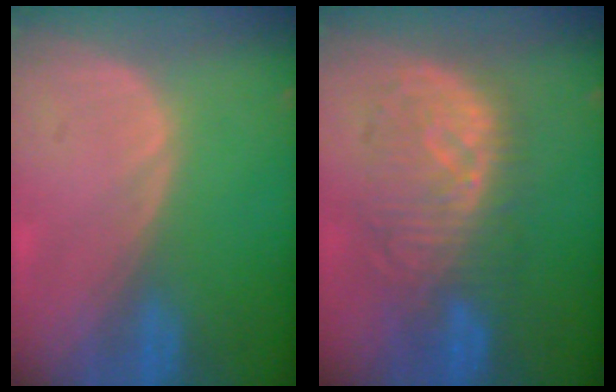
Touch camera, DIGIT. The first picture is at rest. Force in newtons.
{"total": 9.2, "press": 8.9, "slide": 2.4}